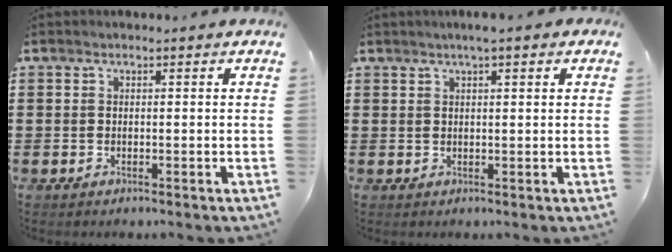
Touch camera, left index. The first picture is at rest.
{"total": 2.3, "force": [1.5, 0.0, 1.8], "torque": [-0.037, 0.002, 0.026]}